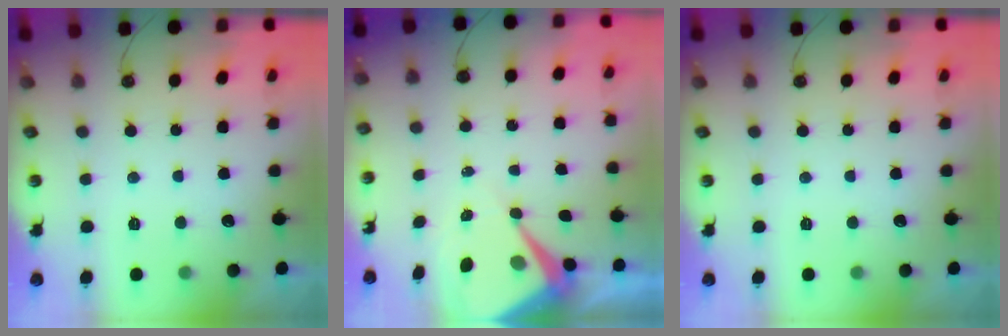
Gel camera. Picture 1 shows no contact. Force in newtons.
{"total": 8.9, "press": 8.9, "slide": 0.9}
{"total": 0.0}